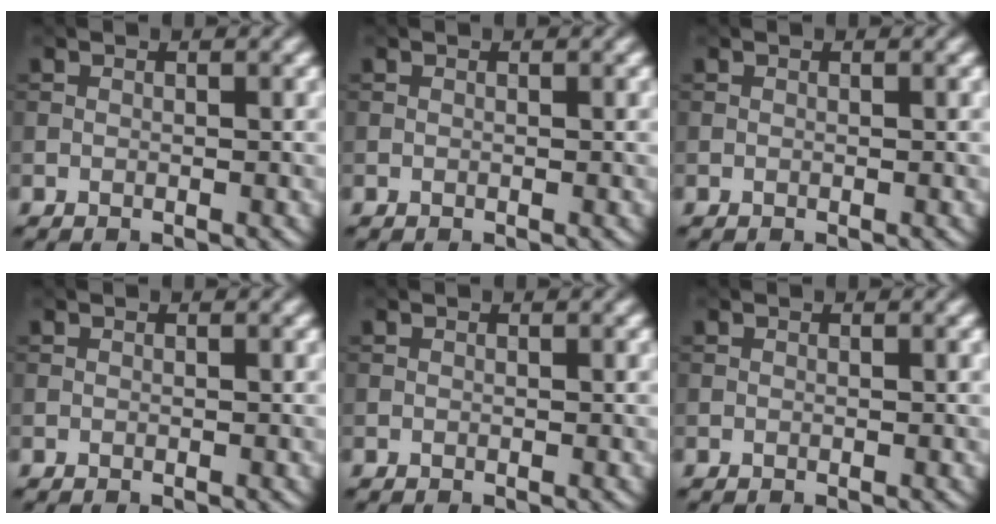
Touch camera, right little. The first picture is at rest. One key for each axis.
{"total": 0.0}
{"total": 0.0}
{"total": 0.0}
{"total": 0.0}
{"total": 0.0}